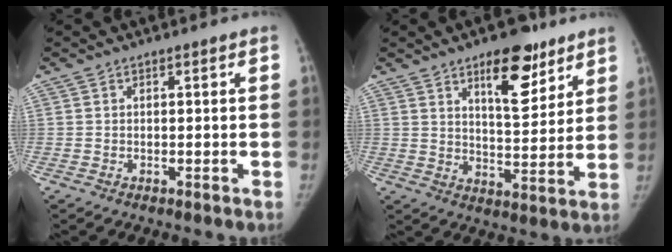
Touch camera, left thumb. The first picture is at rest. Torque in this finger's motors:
{"motor_torque": [0.37, -0.19, 0.93, -1.04, 0.33]}